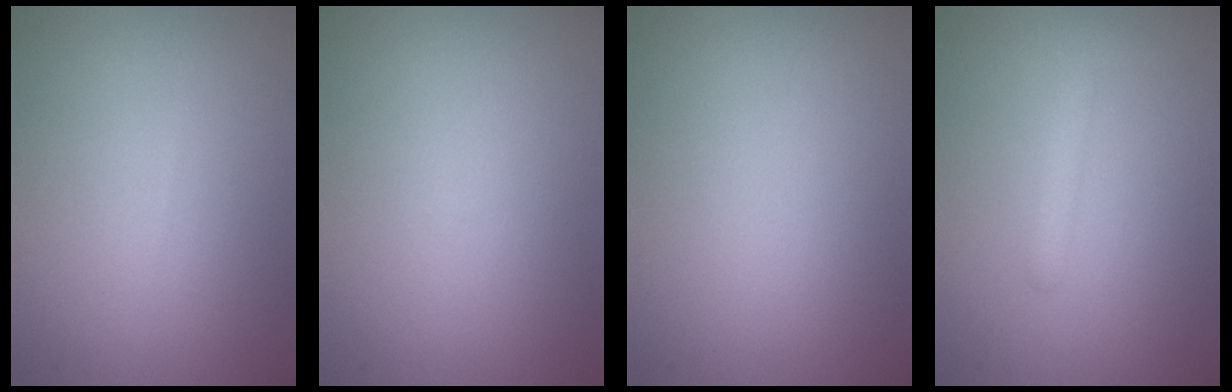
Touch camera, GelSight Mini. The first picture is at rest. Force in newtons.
{"total": 0.0}
{"total": 0.0}
{"total": 1.6, "press": 1.6, "slide": 0.1}